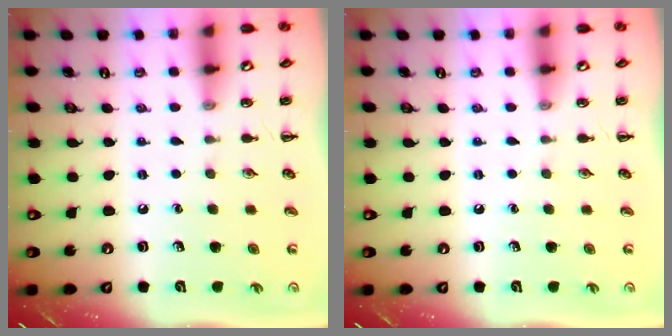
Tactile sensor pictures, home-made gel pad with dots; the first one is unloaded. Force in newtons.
{"total": 0.0}